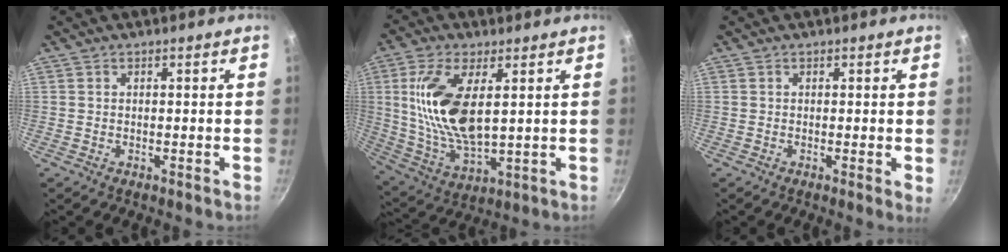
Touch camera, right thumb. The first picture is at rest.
{"total": 16.1, "force": [3.3, 7.3, 14.0], "torque": [-0.283, -0.017, 0.075]}
{"total": 2.0, "force": [0.1, 0.3, 2.0], "torque": [-0.031, -0.007, -0.002]}